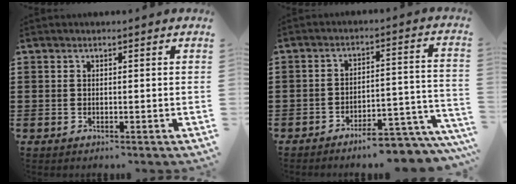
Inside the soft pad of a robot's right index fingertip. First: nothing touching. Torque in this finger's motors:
{"motor_torque": [1.09, 1.05, 0.93, 0.05]}